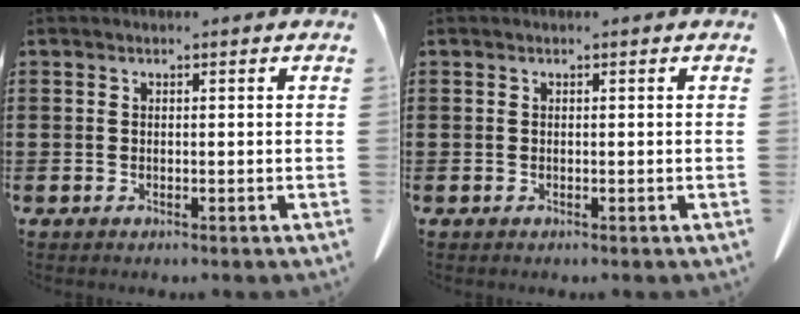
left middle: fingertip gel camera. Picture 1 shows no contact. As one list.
[{"total": 0.0}]